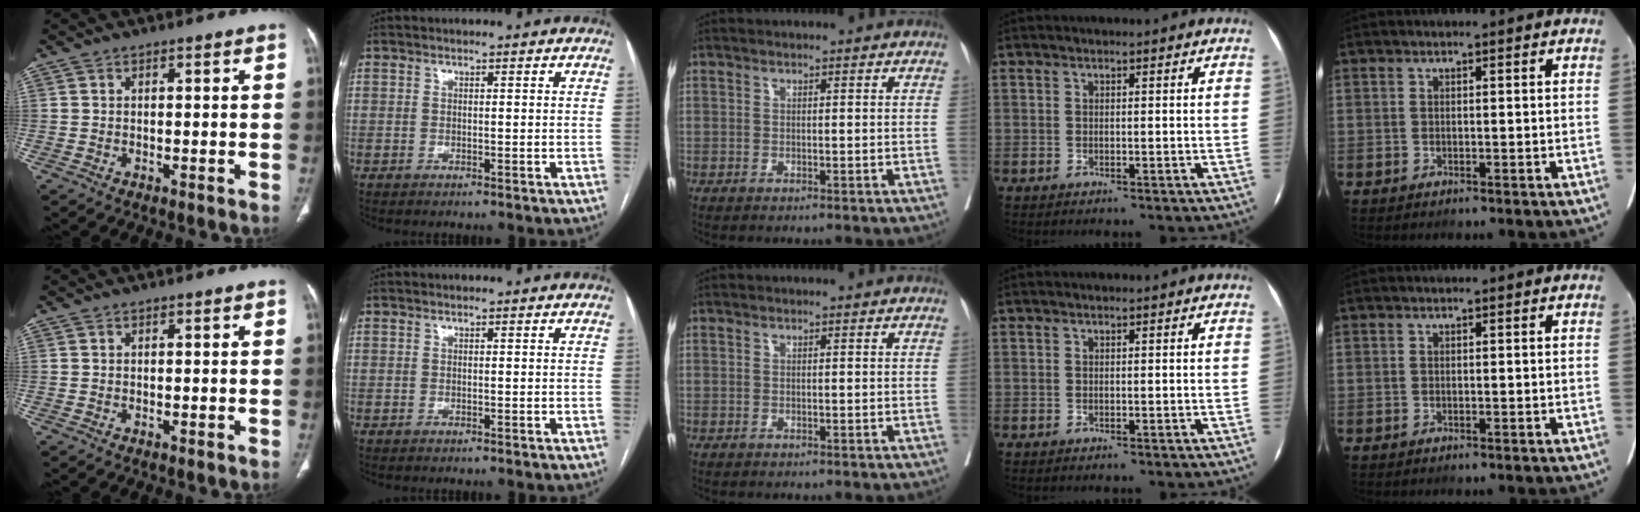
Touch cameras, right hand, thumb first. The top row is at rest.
{}